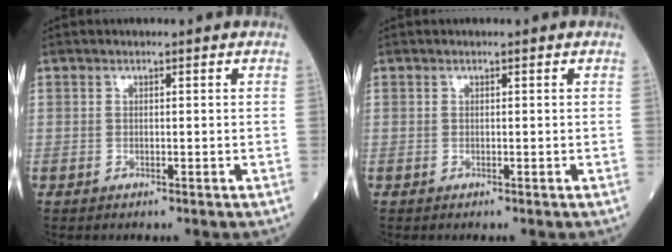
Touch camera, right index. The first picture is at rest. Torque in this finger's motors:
{"motor_torque": [-0.03, -0.07, -0.03, -0.01]}